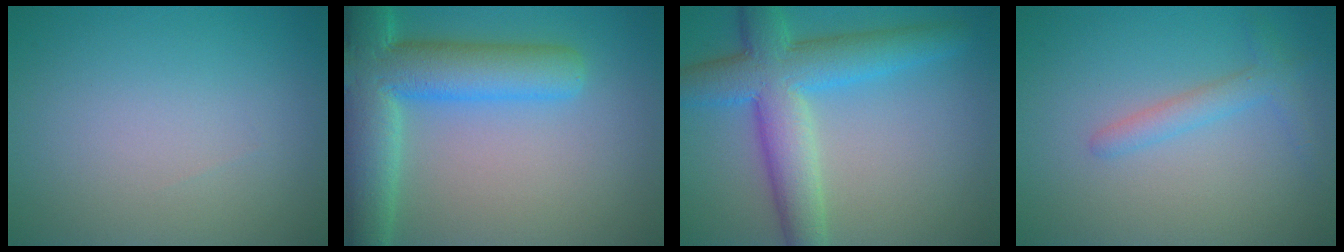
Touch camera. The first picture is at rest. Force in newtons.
{"total": 9.6, "press": 9.6, "slide": 0.7}
{"total": 7.9, "press": 7.9, "slide": 0.2}
{"total": 2.1, "press": 2.1, "slide": 0.0}